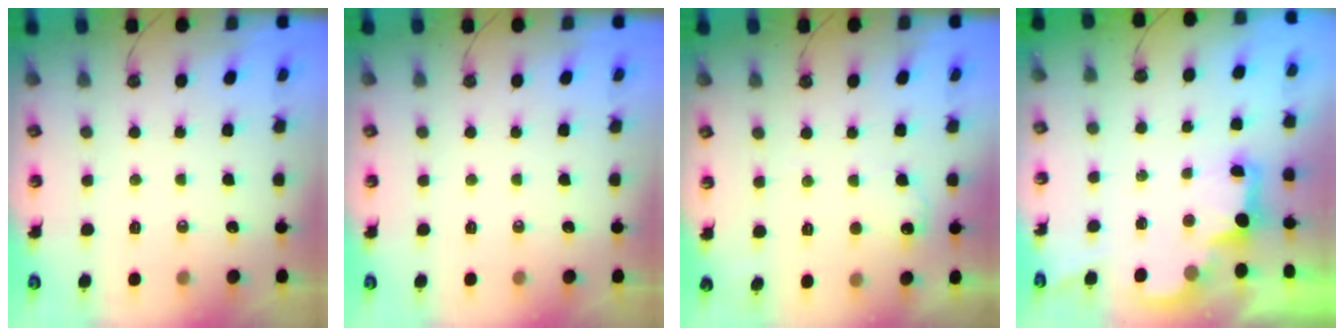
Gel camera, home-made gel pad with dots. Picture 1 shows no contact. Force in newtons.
{"total": 0.0}
{"total": 6.9, "press": 6.8, "slide": 1.2}
{"total": 2.3, "press": 2.2, "slide": 0.7}